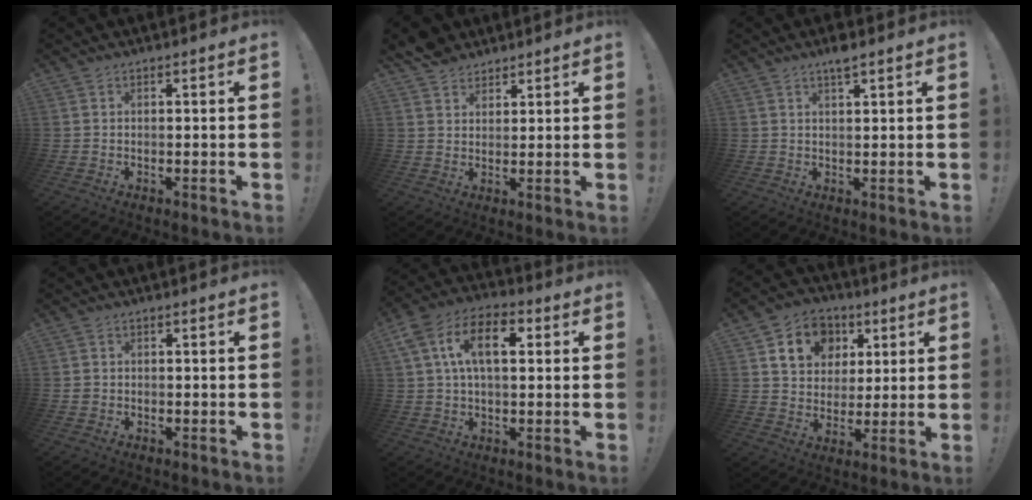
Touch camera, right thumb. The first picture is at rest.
{"total": 5.3, "force": [4.3, 2.9, 0.4], "torque": [-0.011, -0.026, 0.085]}
{"total": 3.8, "force": [2.7, 0.2, 2.6], "torque": [-0.041, -0.011, 0.043]}
{"total": 1.4, "force": [-0.3, 1.3, 0.2], "torque": [-0.007, 0.008, -0.004]}
{"total": 13.2, "force": [3.5, 7.4, 10.4], "torque": [-0.197, 0.013, 0.061]}
{"total": 13.6, "force": [5.6, 11.2, 5.3], "torque": [-0.080, -0.017, 0.113]}